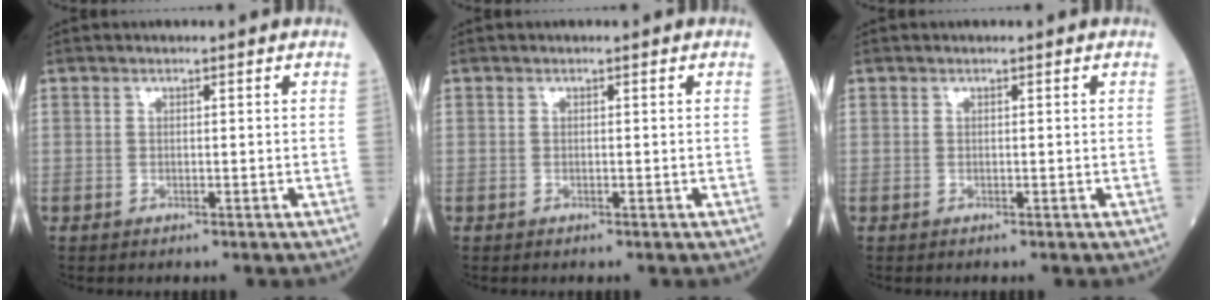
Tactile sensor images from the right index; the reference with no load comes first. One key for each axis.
{"total": 0.0}
{"total": 0.0}